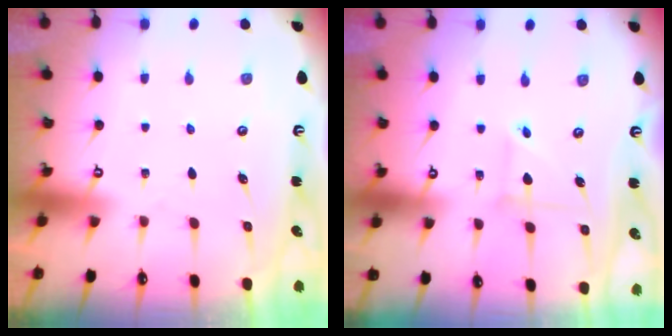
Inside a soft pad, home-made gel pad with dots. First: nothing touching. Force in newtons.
{"total": 2.6, "press": 2.6, "slide": 0.2}